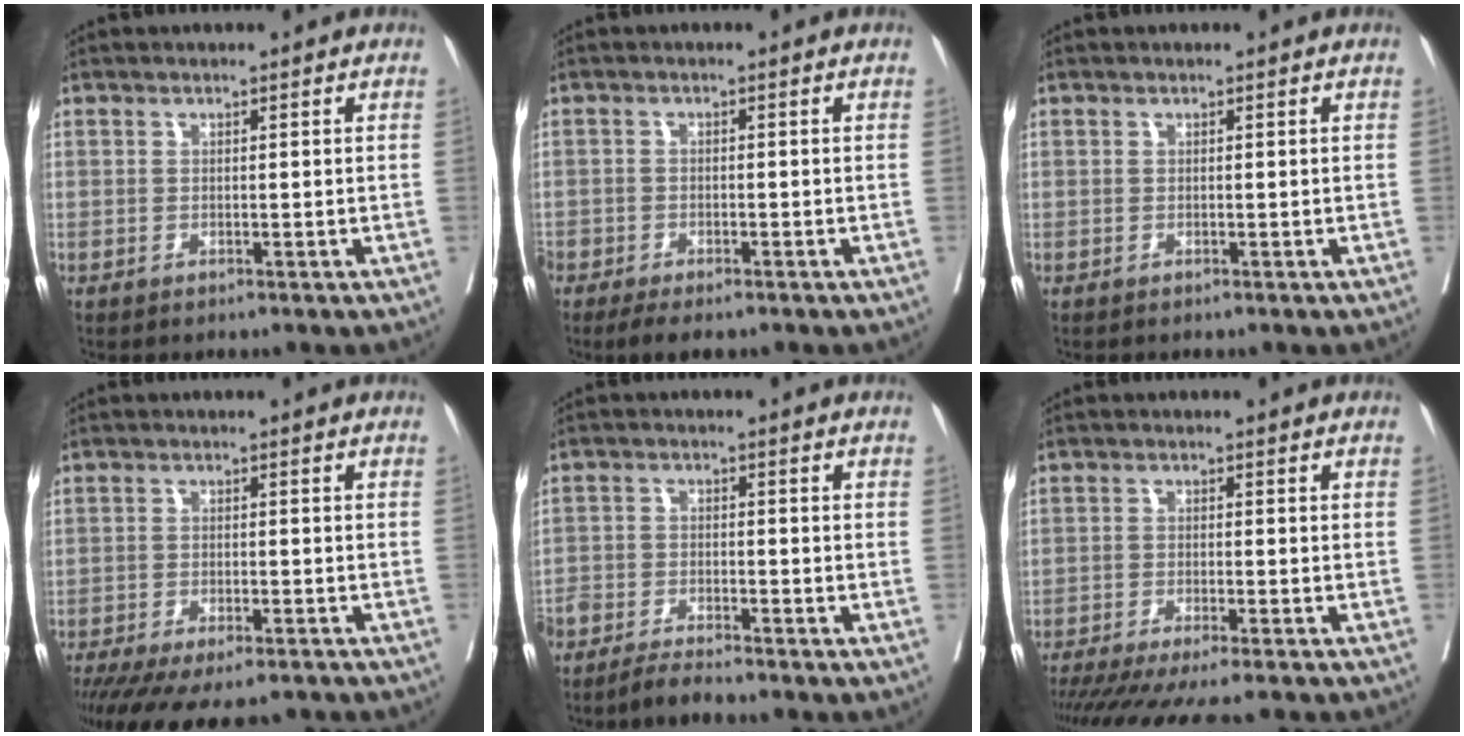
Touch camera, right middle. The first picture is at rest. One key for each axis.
{"total": 5.9, "fx": -4.6, "fy": 2.0, "fz": 3.1, "tx": -0.048, "ty": -0.012, "tz": -0.075}
{"total": 0.0}
{"total": 14.6, "fx": -12.2, "fy": 3.6, "fz": 7.1, "tx": -0.144, "ty": -0.027, "tz": -0.173}
{"total": 5.7, "fx": -5.2, "fy": 0.4, "fz": 2.2, "tx": -0.031, "ty": -0.011, "tz": -0.092}
{"total": 15.4, "fx": -13.4, "fy": 0.7, "fz": 7.5, "tx": -0.111, "ty": -0.041, "tz": -0.195}